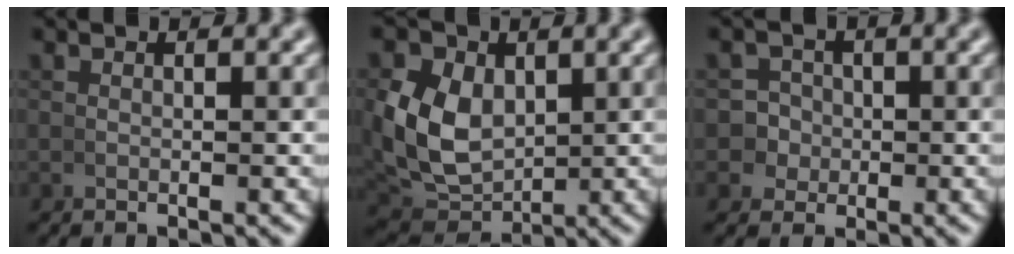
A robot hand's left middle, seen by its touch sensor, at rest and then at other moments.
{"total": 8.6, "force": [0.5, 6.7, 5.4], "torque": [-0.127, -0.034, 0.030]}
{"total": 3.7, "force": [-0.7, 3.4, 1.1], "torque": [-0.023, -0.015, -0.008]}